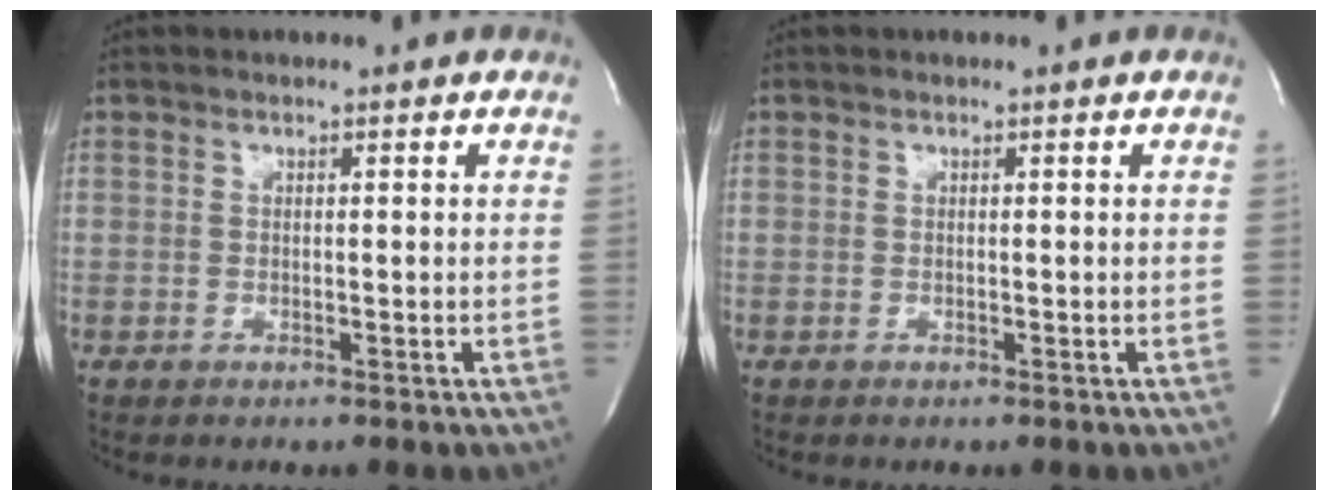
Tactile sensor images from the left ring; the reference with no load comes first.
{"total": 0.0}